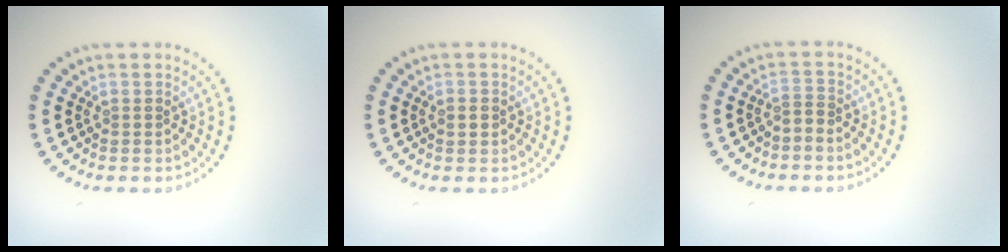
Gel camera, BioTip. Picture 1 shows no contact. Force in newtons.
{"total": 1.2, "press": 1.2, "slide": 0.1}
{"total": 0.9, "press": 0.3, "slide": 0.8}